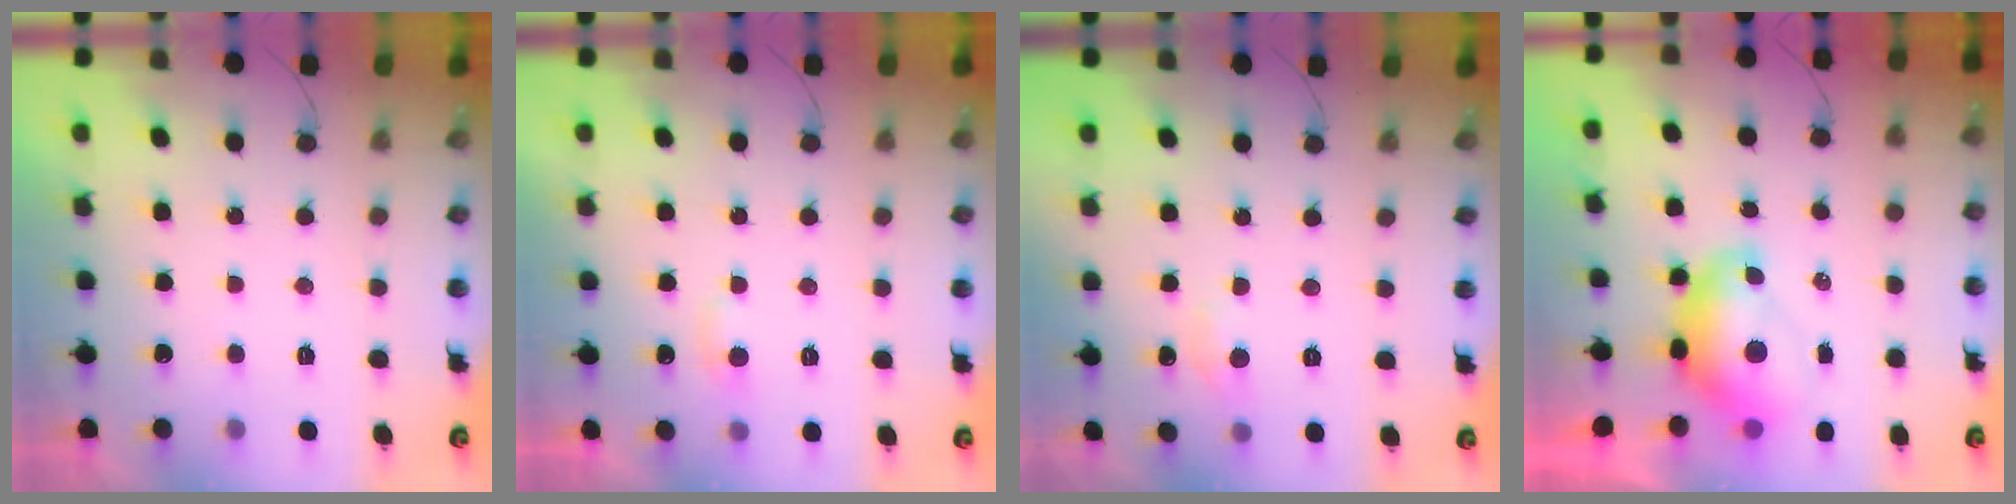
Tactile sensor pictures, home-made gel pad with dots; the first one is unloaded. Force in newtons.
{"total": 3.3, "press": 3.3, "slide": 0.4}
{"total": 4.7, "press": 4.7, "slide": 0.6}
{"total": 9.1, "press": 9.0, "slide": 1.0}